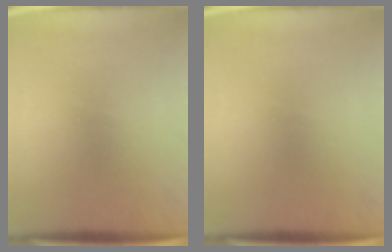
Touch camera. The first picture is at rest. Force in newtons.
{"total": 0.0}